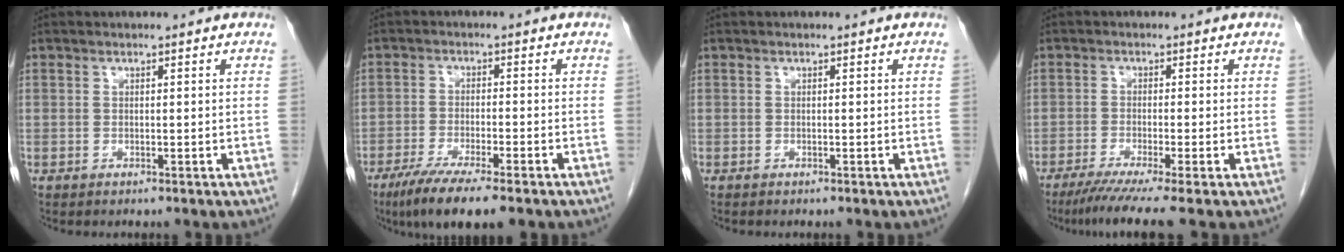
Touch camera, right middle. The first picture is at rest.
{"total": 9.2, "force": [-6.5, 0.8, 6.5], "torque": [-0.109, -0.022, -0.103]}
{"total": 0.0}
{"total": 6.7, "force": [-5.0, -1.1, 4.3], "torque": [-0.065, -0.022, -0.085]}